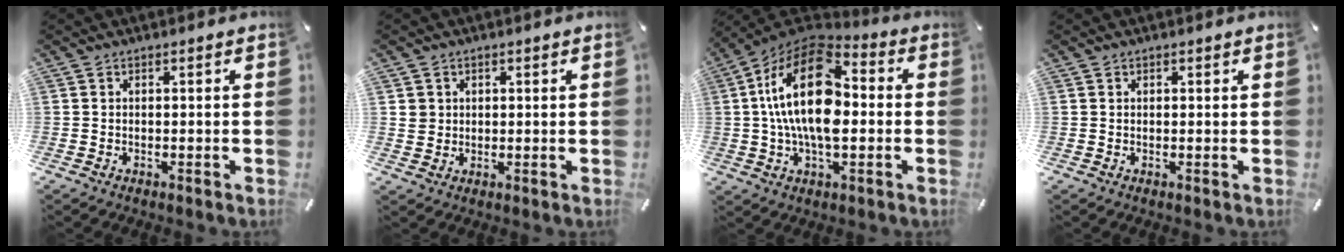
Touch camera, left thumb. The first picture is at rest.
{"total": 3.4, "force": [1.1, 3.2, -0.1], "torque": [0.000, 0.004, 0.019]}
{"total": 20.7, "force": [0.6, 11.4, 17.3], "torque": [-0.332, 0.002, 0.006]}
{"total": 0.6, "force": [0.3, 0.5, 0.1], "torque": [-0.001, 0.002, 0.006]}